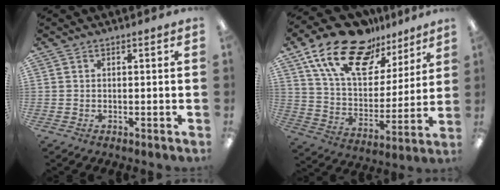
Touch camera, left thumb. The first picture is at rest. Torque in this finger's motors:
{"motor_torque": [0.35, 0.36, 1.40, -1.37, 0.36]}